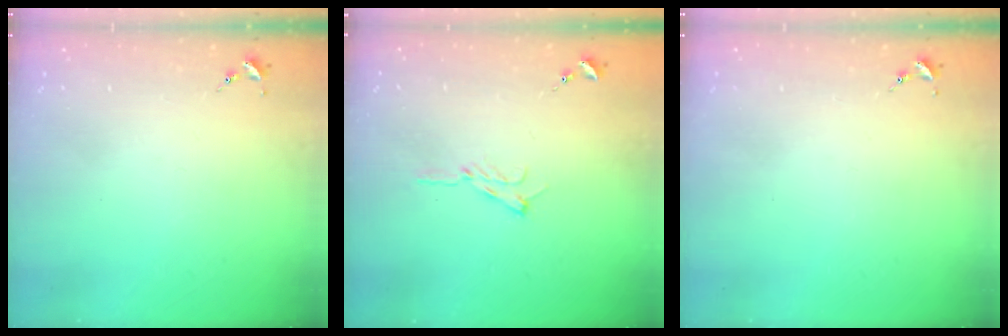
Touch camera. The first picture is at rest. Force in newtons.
{"total": 6.5, "press": 6.5, "slide": 0.8}
{"total": 0.0}